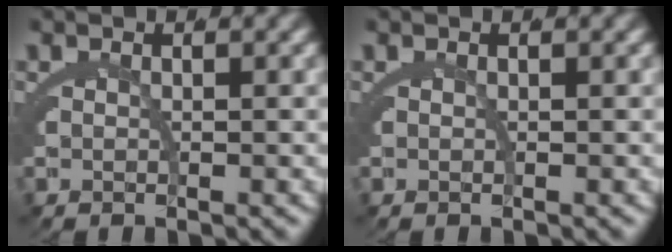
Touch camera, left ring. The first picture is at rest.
{"total": 0.0}